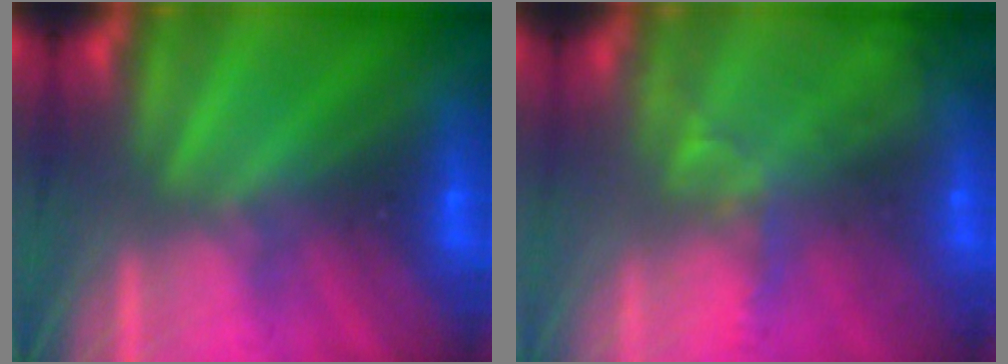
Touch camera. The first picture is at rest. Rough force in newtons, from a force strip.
{"total": 7.0}